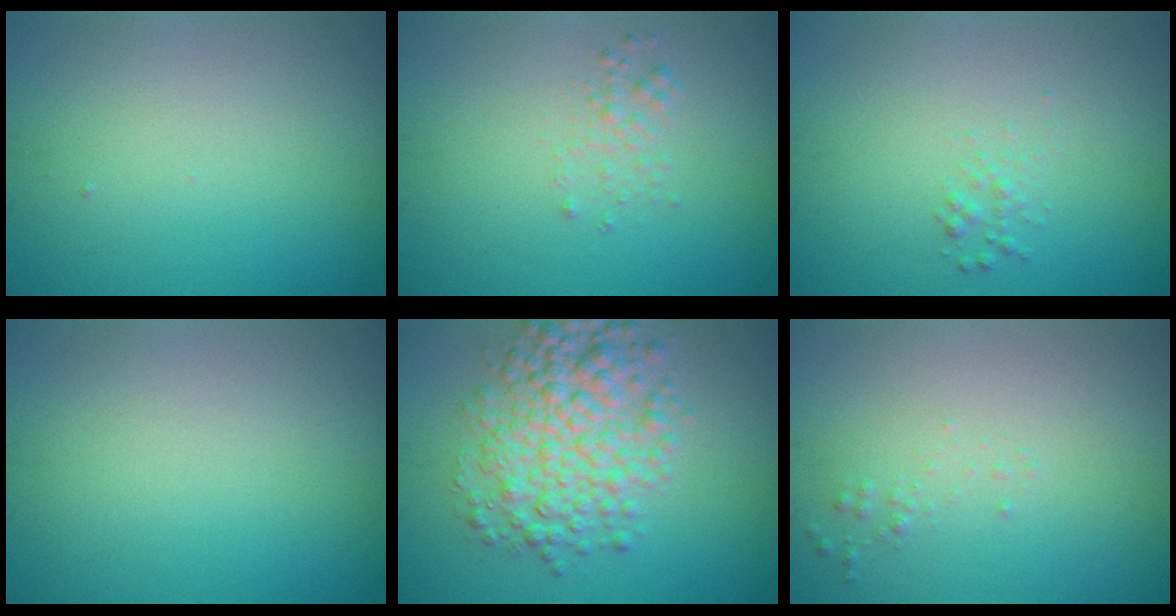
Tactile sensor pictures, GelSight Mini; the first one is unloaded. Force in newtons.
{"total": 1.1, "press": 1.1, "slide": 0.1}
{"total": 0.9, "press": 0.9, "slide": 0.1}
{"total": 0.0}
{"total": 6.2, "press": 6.2, "slide": 0.1}
{"total": 0.6, "press": 0.6, "slide": 0.0}